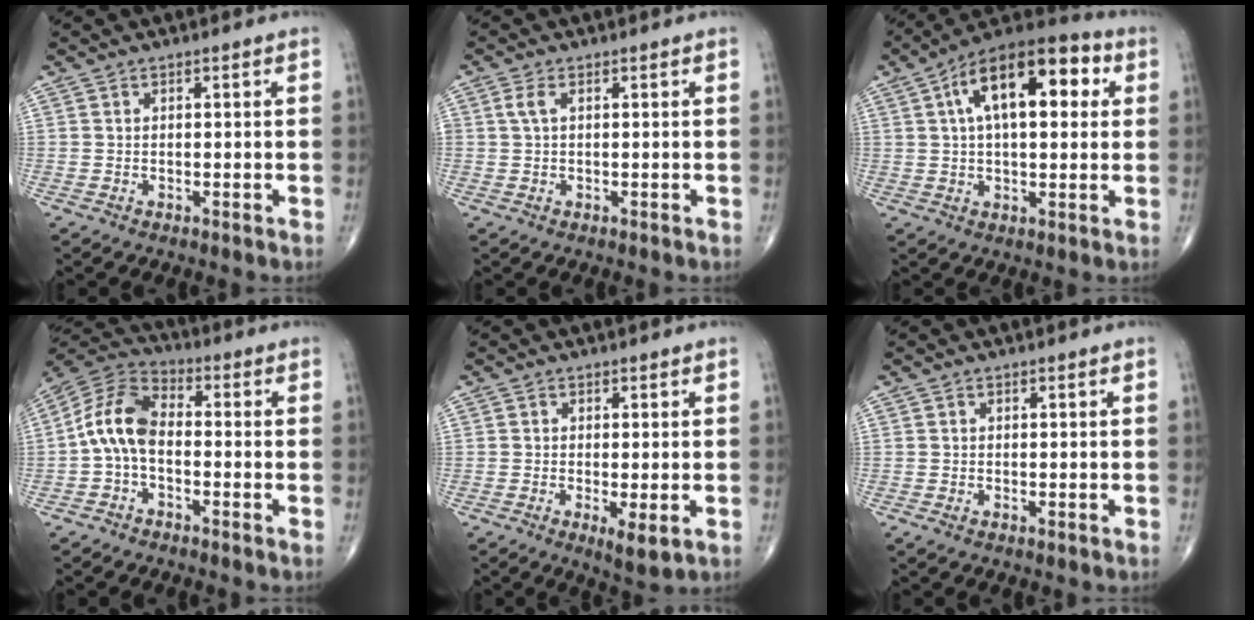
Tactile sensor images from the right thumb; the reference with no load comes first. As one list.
[{"total": 1.8, "force": [0.5, 0.8, 1.5], "torque": [-0.041, 0.009, 0.012]}, {"total": 18.4, "force": [5.1, 8.9, 15.4], "torque": [-0.219, 0.028, 0.069]}, {"total": 9.4, "force": [-1.2, 5.6, 7.5], "torque": [-0.142, 0.032, -0.038]}, {"total": 4.3, "force": [-1.1, 1.2, 4.0], "torque": [-0.068, -0.014, -0.018]}, {"total": 0.5, "force": [-0.2, 0.1, 0.5], "torque": [-0.011, -0.002, -0.005]}]